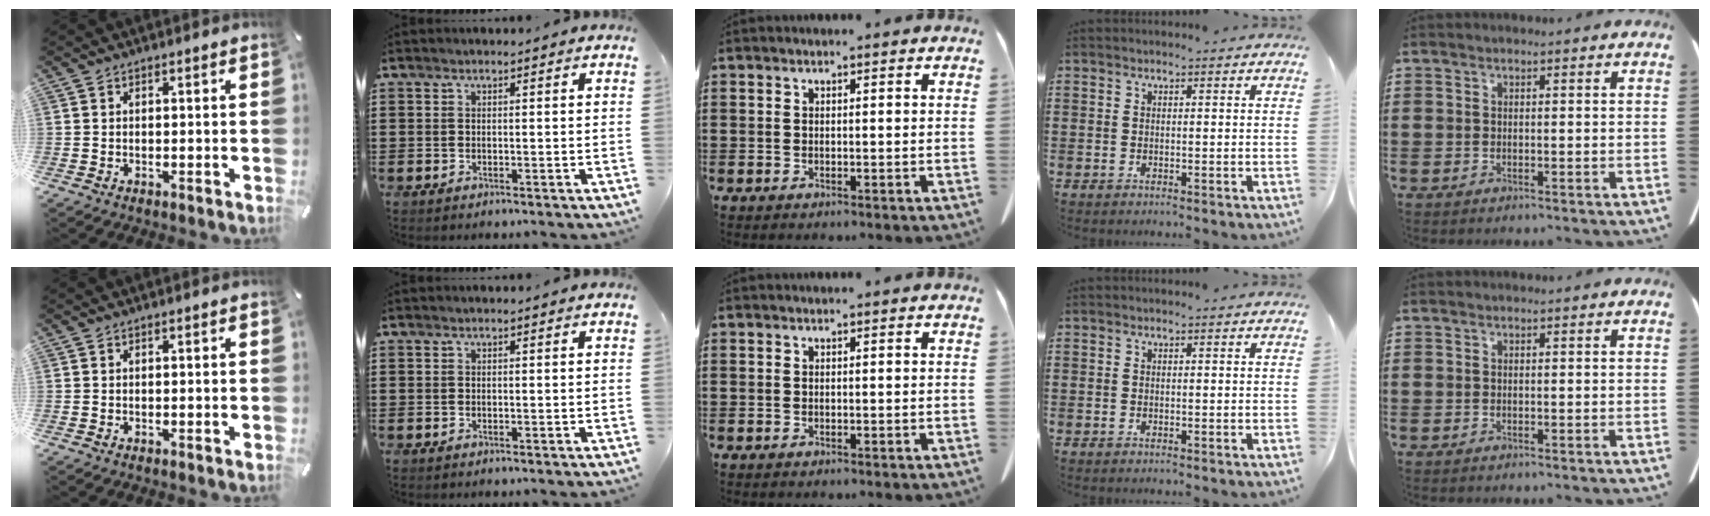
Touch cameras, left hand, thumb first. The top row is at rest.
{}